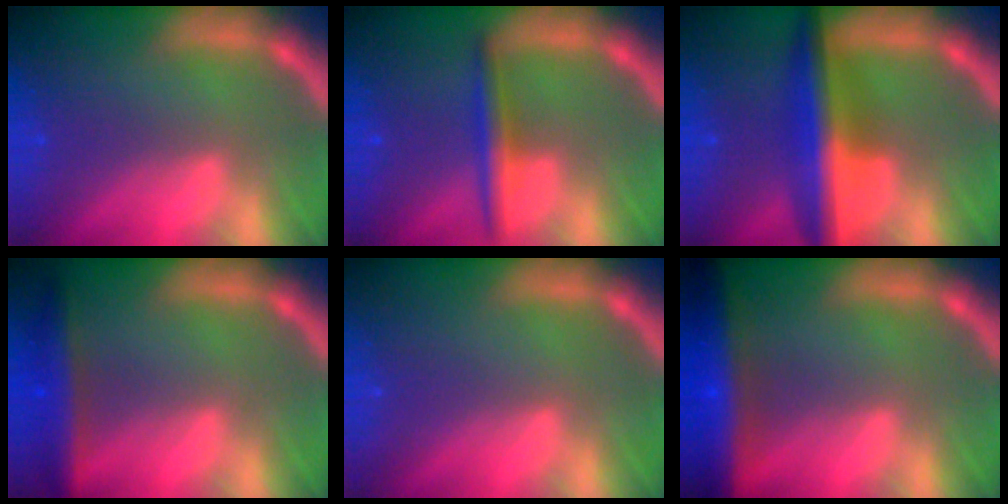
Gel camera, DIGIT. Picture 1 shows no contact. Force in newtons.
{"total": 3.0}
{"total": 7.5}
{"total": 4.5}
{"total": 0.0}
{"total": 10.0}